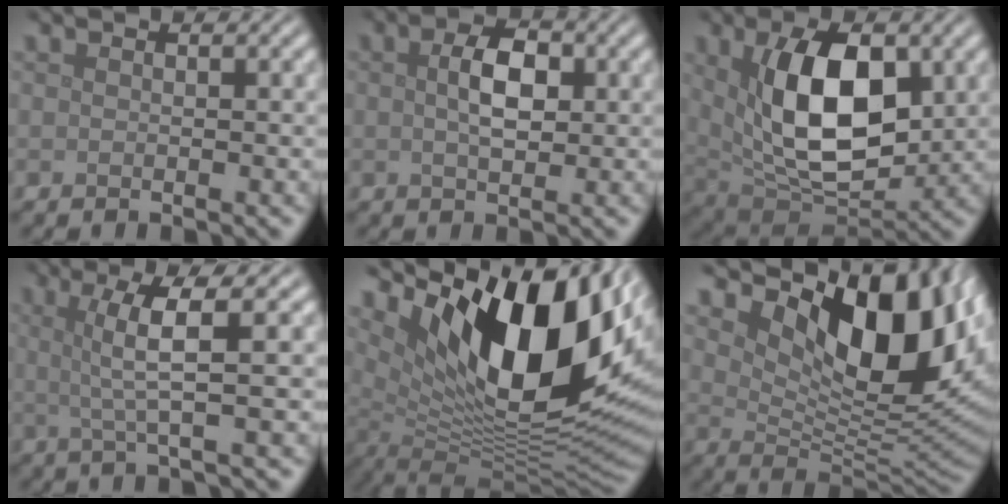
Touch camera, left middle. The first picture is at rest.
{"total": 3.6, "force": [0.5, 1.9, 3.0], "torque": [-0.060, 0.004, 0.007]}
{"total": 10.5, "force": [1.8, 5.5, 8.7], "torque": [-0.155, -0.006, 0.034]}
{"total": 4.3, "force": [0.9, 0.6, 4.1], "torque": [-0.075, 0.005, 0.017]}
{"total": 16.2, "force": [5.5, 7.2, 13.4], "torque": [-0.206, -0.005, 0.088]}
{"total": 13.0, "force": [5.4, 6.1, 10.1], "torque": [-0.157, -0.009, 0.105]}